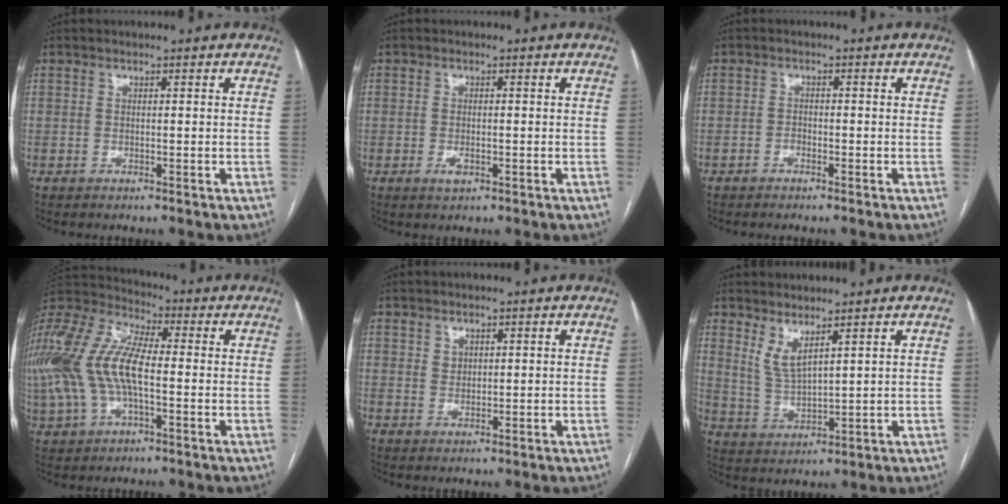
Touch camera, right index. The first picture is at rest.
{"total": 1.9, "force": [-0.7, 0.8, 1.5], "torque": [-0.028, 0.000, -0.009]}
{"total": 1.0, "force": [-0.7, 0.4, 0.5], "torque": [-0.009, 0.002, -0.013]}
{"total": 20.4, "force": [-1.0, 10.0, 17.8], "torque": [-0.422, 0.020, -0.020]}
{"total": 0.6, "force": [0.3, 0.5, 0.2], "torque": [0.003, -0.002, 0.004]}
{"total": 4.4, "force": [3.2, 0.7, 2.9], "torque": [-0.069, -0.020, 0.074]}